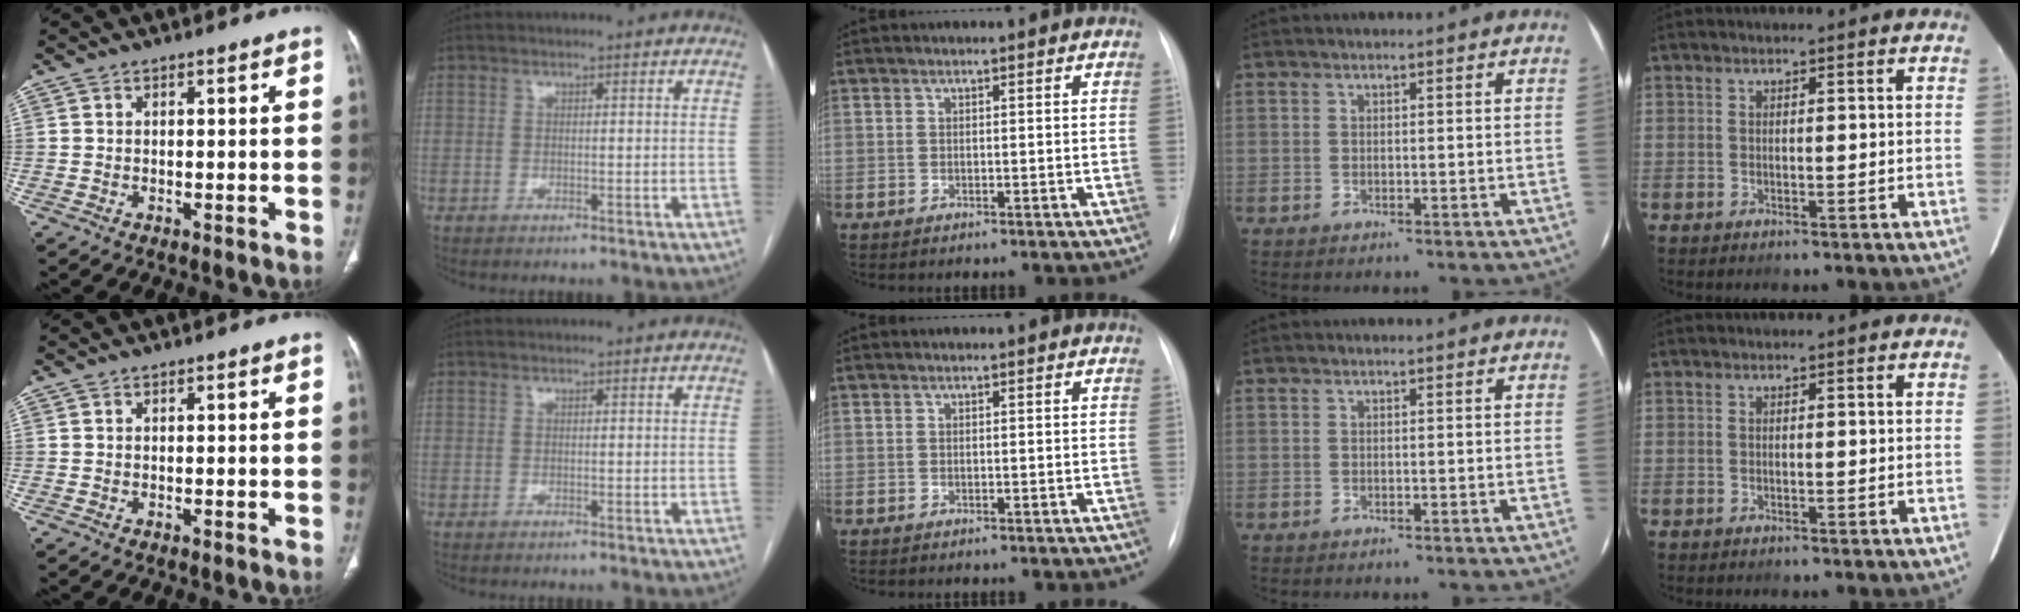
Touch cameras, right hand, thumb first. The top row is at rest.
{}